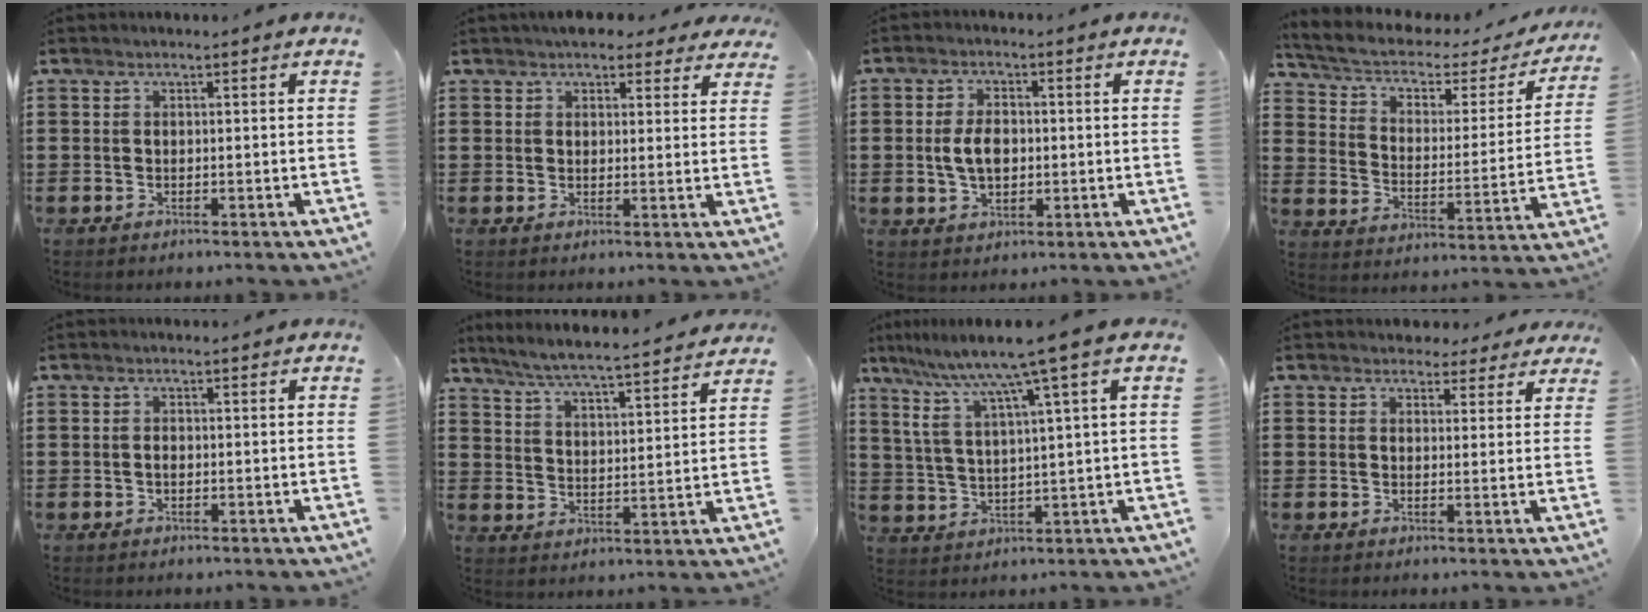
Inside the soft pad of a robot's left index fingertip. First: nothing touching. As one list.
[{"total": 4.0, "force": [3.2, 1.7, 1.6], "torque": [-0.034, -0.003, 0.058]}, {"total": 5.3, "force": [-0.3, 3.0, 4.3], "torque": [-0.091, 0.001, -0.012]}, {"total": 4.0, "force": [2.3, 2.0, 2.6], "torque": [-0.065, -0.020, 0.032]}, {"total": 0.9, "force": [-0.3, 0.3, 0.8], "torque": [-0.017, -0.002, -0.006]}, {"total": 5.6, "force": [5.3, -0.6, 1.8], "torque": [-0.059, -0.042, 0.087]}, {"total": 8.0, "force": [5.3, -0.8, 5.9], "torque": [-0.137, -0.034, 0.081]}, {"total": 2.7, "force": [2.3, 1.4, 0.6], "torque": [-0.012, 0.000, 0.042]}]